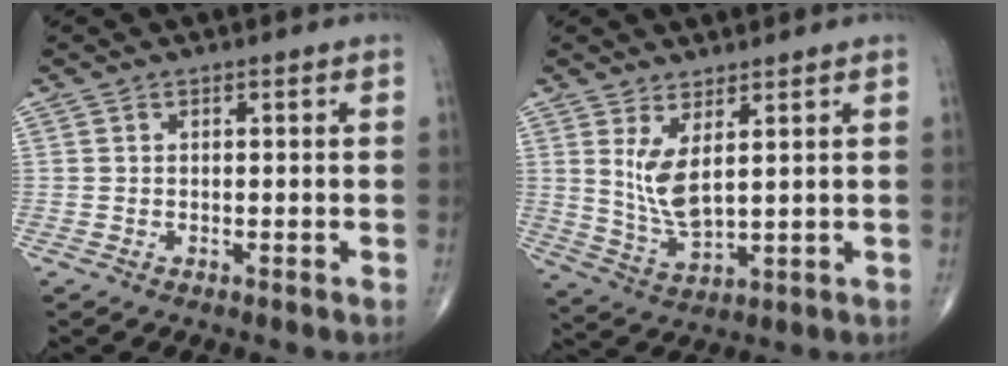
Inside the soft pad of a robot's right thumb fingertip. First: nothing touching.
{"total": 7.1, "force": [2.5, 2.5, 6.2], "torque": [-0.126, -0.032, 0.060]}